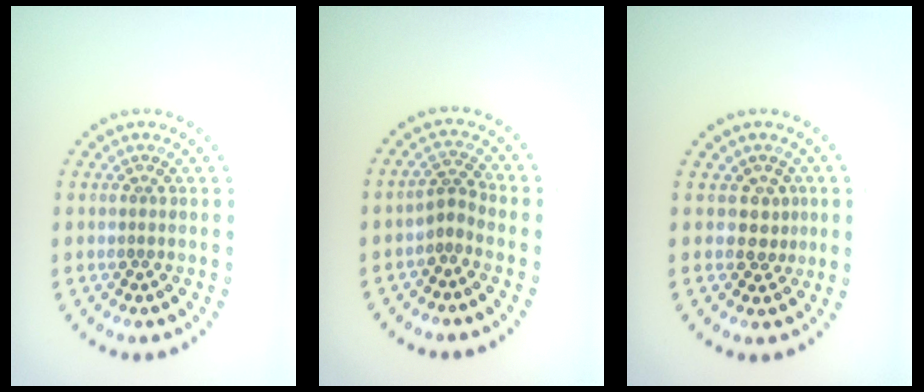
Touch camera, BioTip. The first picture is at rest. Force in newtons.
{"total": 2.0, "press": 1.3, "slide": 1.5}
{"total": 1.7, "press": 1.4, "slide": 1.0}